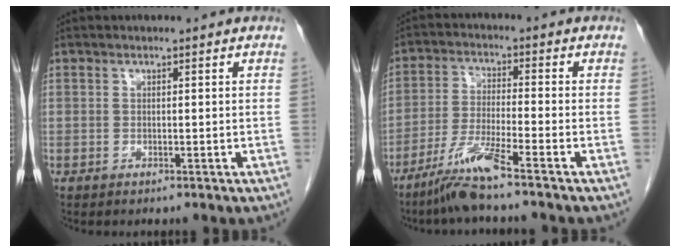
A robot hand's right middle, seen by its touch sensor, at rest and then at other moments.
{"total": 7.3, "force": [-5.4, -0.9, 4.8], "torque": [-0.100, -0.028, -0.111]}